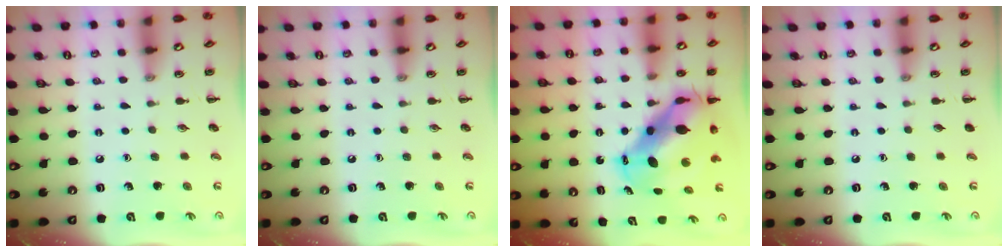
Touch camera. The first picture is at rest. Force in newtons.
{"total": 0.0}
{"total": 11.6, "press": 11.2, "slide": 3.0}
{"total": 0.0}